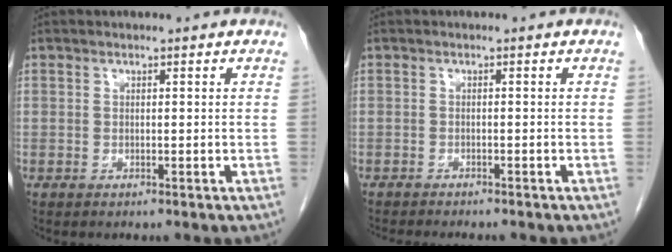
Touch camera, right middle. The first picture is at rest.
{"total": 5.8, "force": [-5.3, 0.7, 2.4], "torque": [-0.025, -0.011, -0.075]}